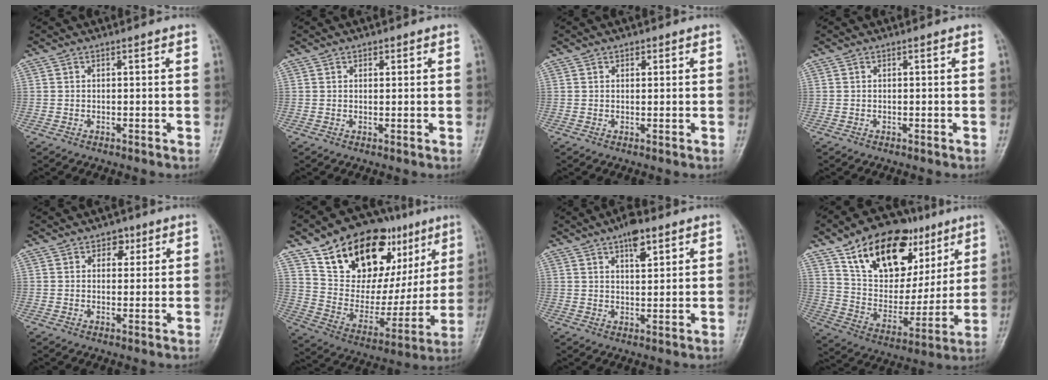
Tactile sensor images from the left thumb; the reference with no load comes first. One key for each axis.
{"total": 1.2, "fx": 0.7, "fy": 0.8, "fz": 0.5, "tx": 0.000, "ty": -0.003, "tz": 0.009}
{"total": 1.3, "fx": 0.7, "fy": 0.9, "fz": 0.6, "tx": 0.000, "ty": -0.002, "tz": 0.009}
{"total": 0.0}
{"total": 3.3, "fx": 1.6, "fy": 2.5, "fz": 1.6, "tx": 0.005, "ty": -0.004, "tz": 0.018}
{"total": 26.6, "fx": 13.4, "fy": 15.3, "fz": 17.1, "tx": -0.218, "ty": -0.020, "tz": 0.231}
{"total": 6.0, "fx": 3.5, "fy": 2.5, "fz": 4.2, "tx": -0.052, "ty": -0.014, "tz": 0.051}
{"total": 24.2, "fx": 12.4, "fy": 14.6, "fz": 14.8, "tx": -0.191, "ty": -0.024, "tz": 0.215}